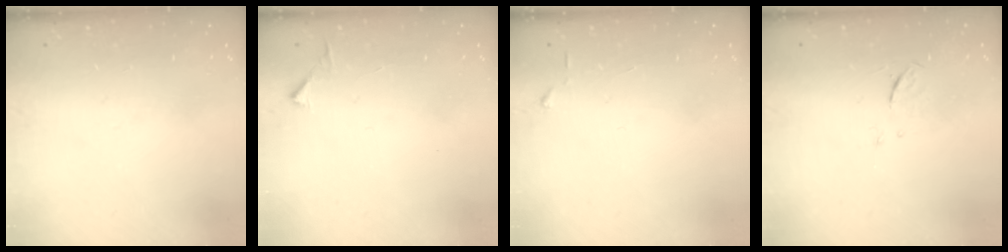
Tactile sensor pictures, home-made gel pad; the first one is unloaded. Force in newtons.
{"total": 2.8, "press": 2.8, "slide": 0.3}
{"total": 3.0, "press": 2.9, "slide": 0.4}
{"total": 3.9, "press": 3.6, "slide": 1.4}